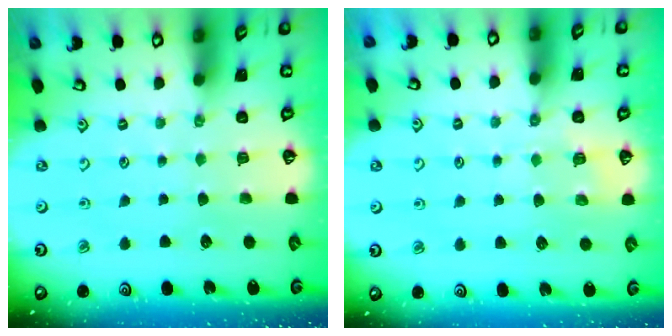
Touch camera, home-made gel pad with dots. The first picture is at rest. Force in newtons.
{"total": 5.6, "press": 5.5, "slide": 0.8}